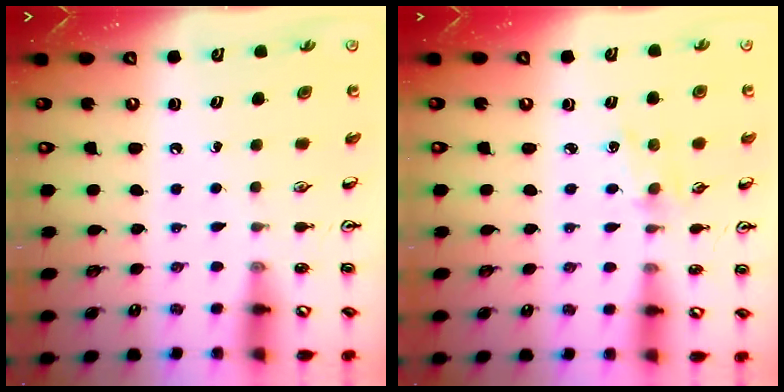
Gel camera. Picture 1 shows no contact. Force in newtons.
{"total": 2.0, "press": 2.0, "slide": 0.4}